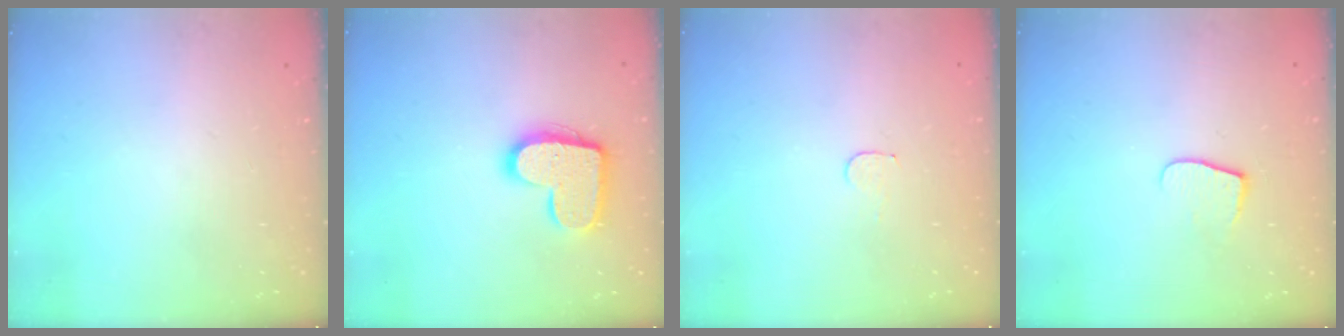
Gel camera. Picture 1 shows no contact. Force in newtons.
{"total": 14.5, "press": 14.5, "slide": 0.8}
{"total": 3.4, "press": 3.4, "slide": 0.3}
{"total": 5.4, "press": 5.4, "slide": 0.5}